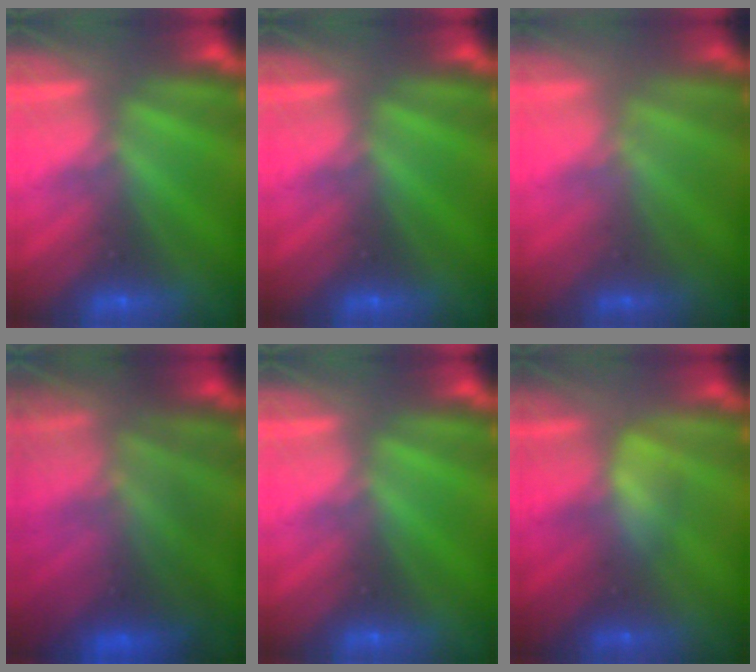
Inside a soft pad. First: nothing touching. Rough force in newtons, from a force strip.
{"total": 0.0}
{"total": 2.1}
{"total": 8.3}
{"total": 0.0}
{"total": 2.6}